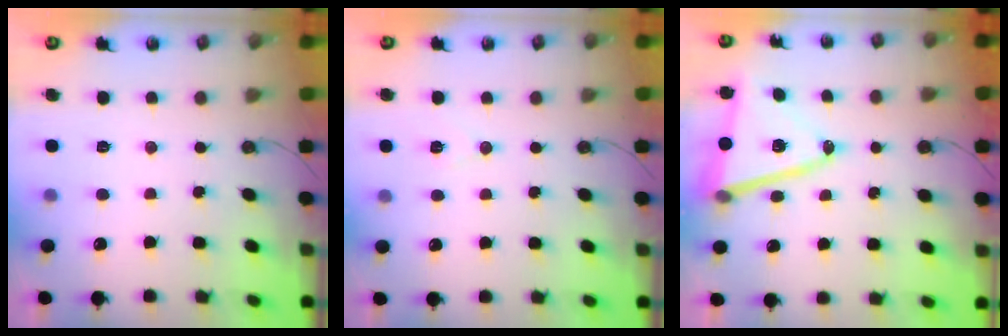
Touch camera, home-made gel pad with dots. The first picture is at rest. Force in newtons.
{"total": 7.6, "press": 6.2, "slide": 4.4}
{"total": 14.2, "press": 13.9, "slide": 3.1}